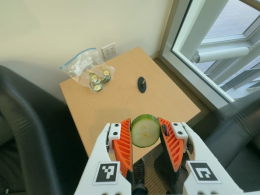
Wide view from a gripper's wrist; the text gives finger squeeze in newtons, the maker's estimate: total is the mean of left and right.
{"total": 11.2, "left": 11.9, "right": 10.6}